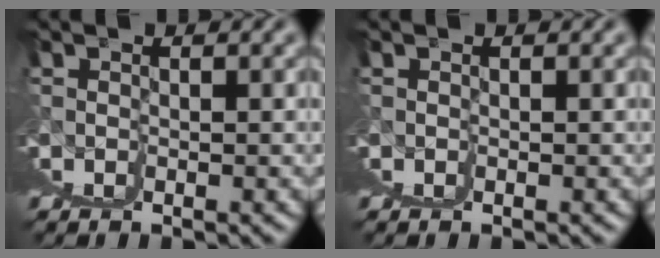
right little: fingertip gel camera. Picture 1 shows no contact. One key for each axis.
{"total": 0.0}